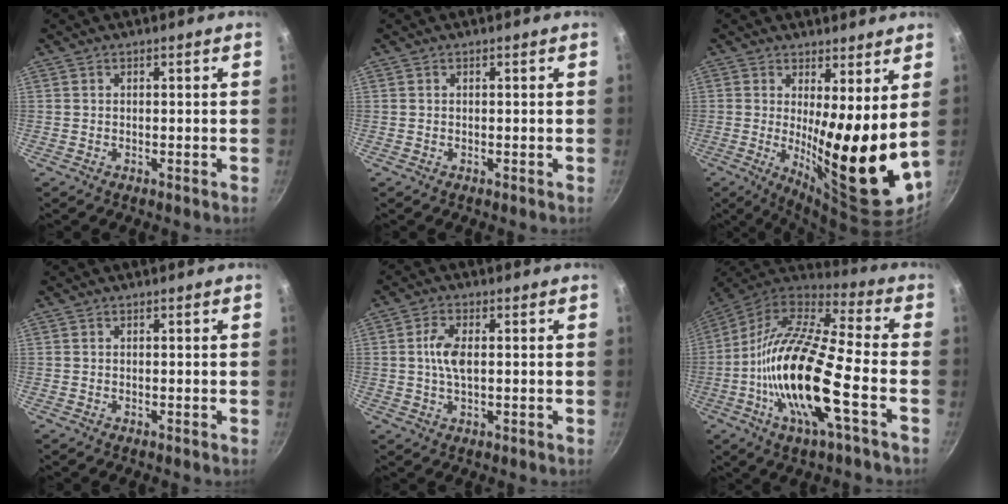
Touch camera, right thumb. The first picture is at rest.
{"total": 0.0}
{"total": 15.8, "force": [2.0, 3.7, 15.3], "torque": [-0.215, -0.044, 0.038]}
{"total": 0.0}
{"total": 5.1, "force": [0.5, 2.4, 4.5], "torque": [-0.092, 0.005, 0.007]}
{"total": 22.2, "force": [-5.9, 6.2, 20.5], "torque": [-0.382, 0.028, -0.131]}